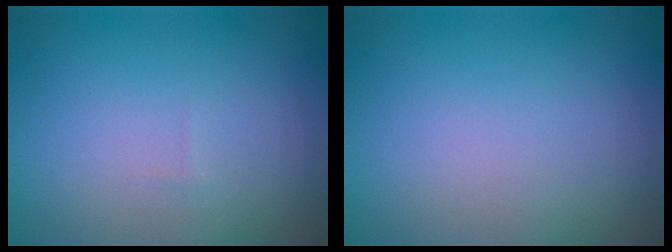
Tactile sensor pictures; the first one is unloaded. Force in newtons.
{"total": 0.0}